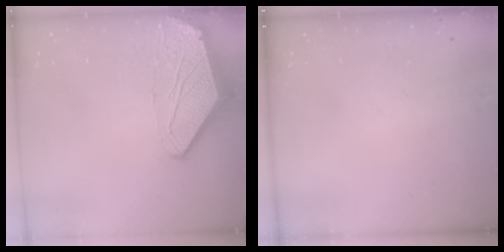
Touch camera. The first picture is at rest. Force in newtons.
{"total": 0.0}